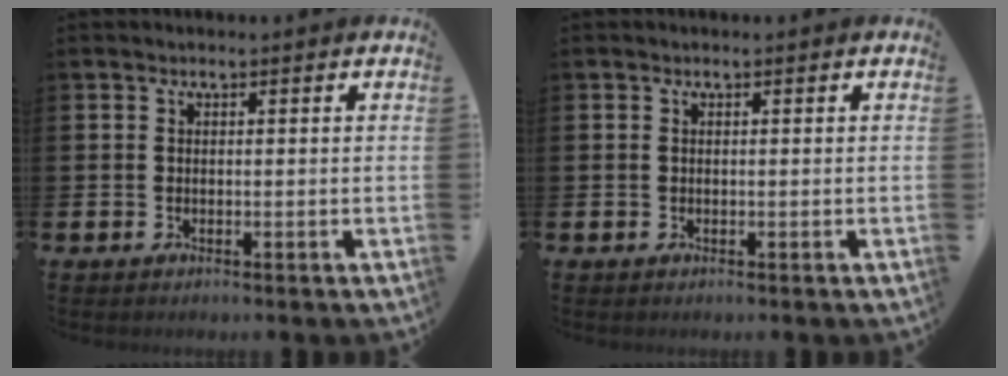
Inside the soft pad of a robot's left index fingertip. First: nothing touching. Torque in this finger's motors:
{"motor_torque": [0.14, -0.02, 0.00, 0.02]}